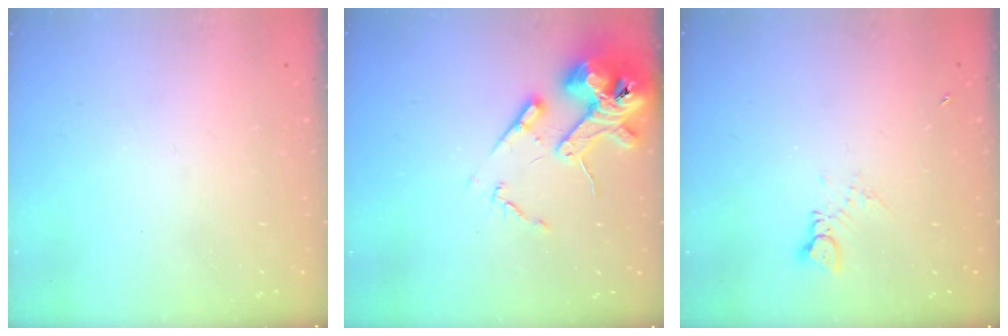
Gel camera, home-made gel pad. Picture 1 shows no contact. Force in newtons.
{"total": 13.7, "press": 13.5, "slide": 2.0}
{"total": 3.0, "press": 2.9, "slide": 0.4}